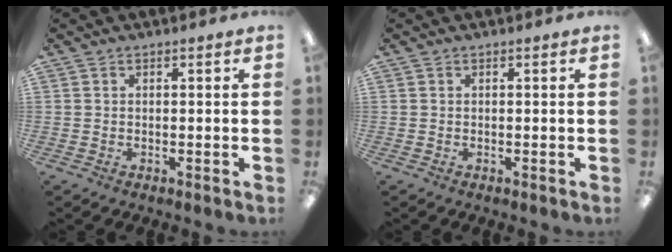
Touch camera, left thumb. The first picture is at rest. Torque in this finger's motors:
{"motor_torque": [0.00, 0.00, 0.00, 0.00, 0.00]}